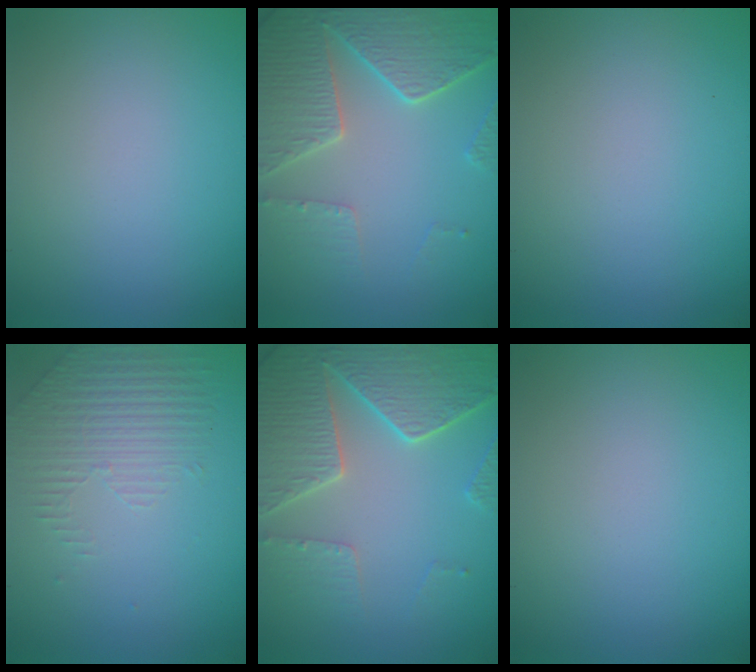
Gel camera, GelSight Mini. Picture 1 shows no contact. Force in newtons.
{"total": 5.7, "press": 4.9, "slide": 3.0}
{"total": 0.0}
{"total": 1.5, "press": 0.9, "slide": 1.2}
{"total": 6.4, "press": 5.2, "slide": 3.8}
{"total": 0.0}